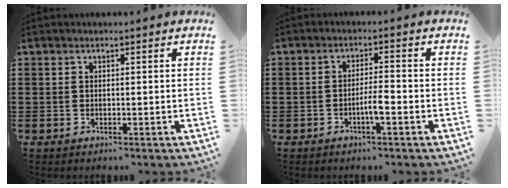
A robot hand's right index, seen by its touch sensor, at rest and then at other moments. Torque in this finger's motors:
{"motor_torque": [1.87, 0.27, 0.50, 0.12]}